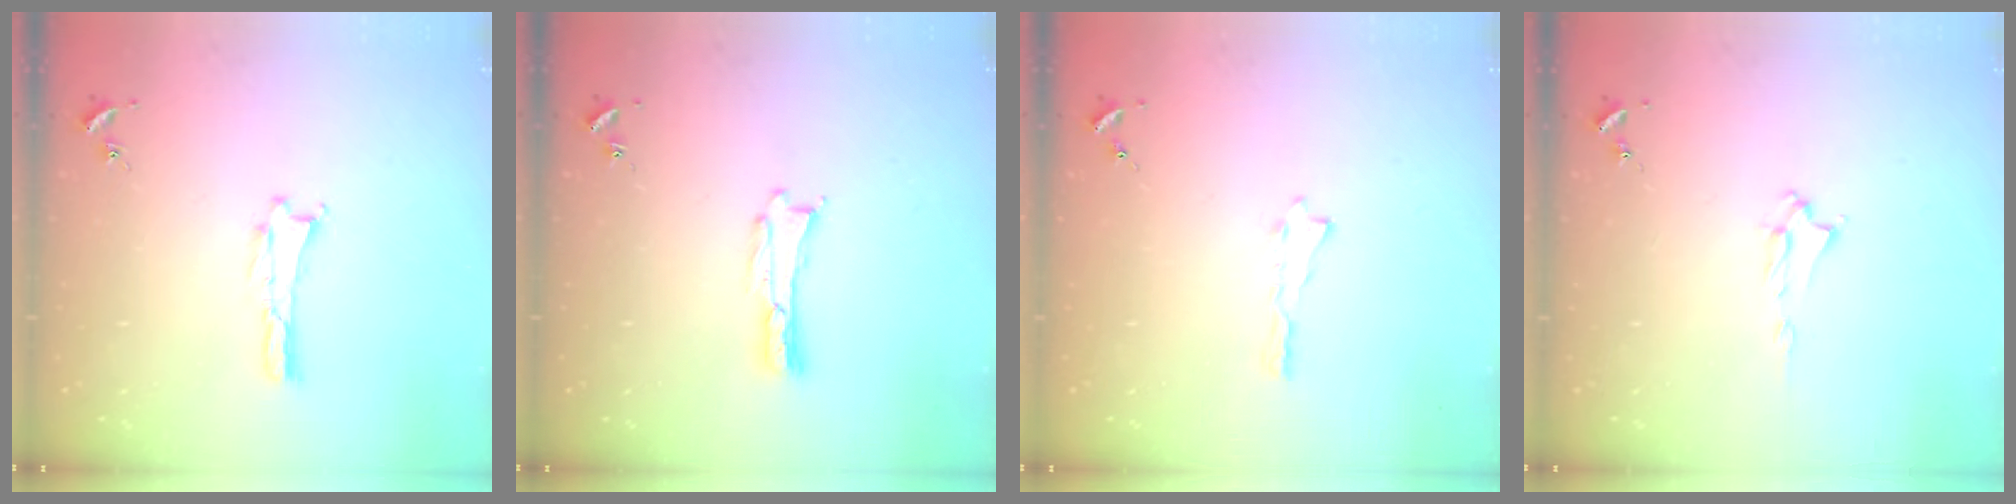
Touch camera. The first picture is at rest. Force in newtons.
{"total": 0.0}
{"total": 0.0}
{"total": 1.6, "press": 1.6, "slide": 0.2}